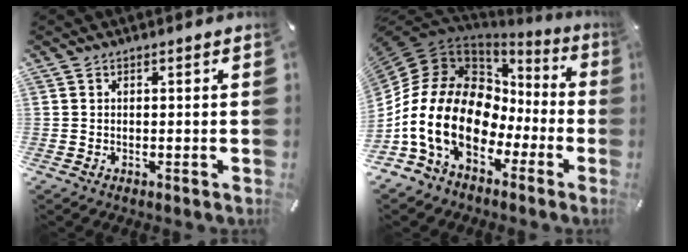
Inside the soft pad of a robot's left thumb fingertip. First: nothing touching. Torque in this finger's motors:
{"motor_torque": [1.35, 3.26, 2.77, 0.00, 1.00]}